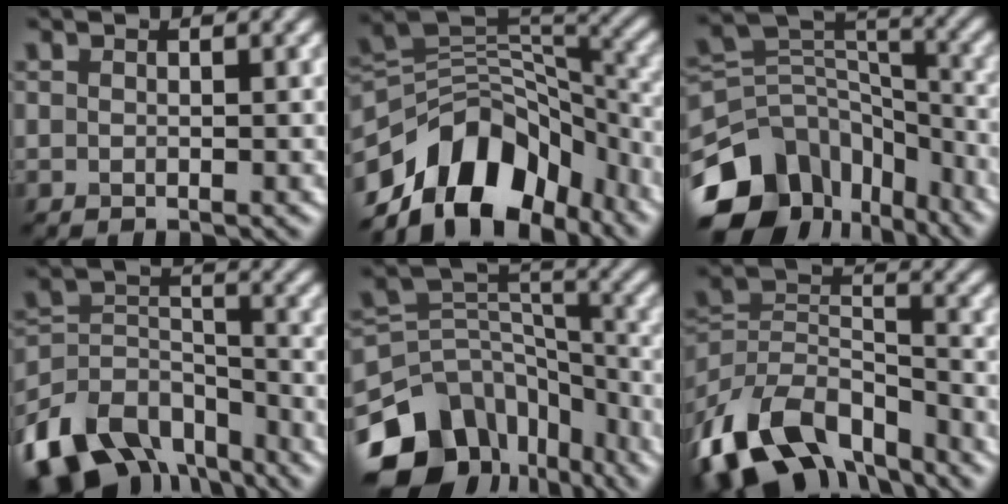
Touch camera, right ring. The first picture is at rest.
{"total": 11.9, "force": [-7.4, 7.2, 5.9], "torque": [-0.095, 0.019, -0.139]}
{"total": 12.2, "force": [-7.0, 8.6, 4.9], "torque": [-0.109, 0.024, -0.110]}
{"total": 12.8, "force": [-9.5, 6.8, 5.2], "torque": [-0.099, 0.006, -0.163]}
{"total": 13.8, "force": [-8.2, 9.8, 5.2], "torque": [-0.122, 0.015, -0.115]}
{"total": 12.4, "force": [-8.0, 6.6, 6.8], "torque": [-0.140, 0.006, -0.155]}